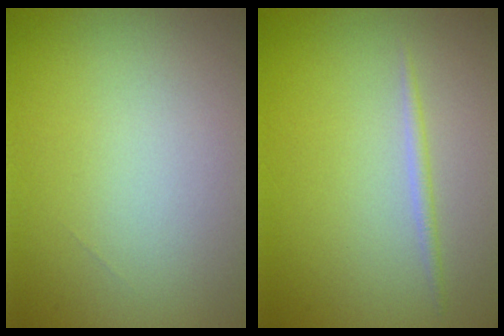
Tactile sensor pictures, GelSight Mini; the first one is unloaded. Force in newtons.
{"total": 0.9, "press": 0.9, "slide": 0.0}